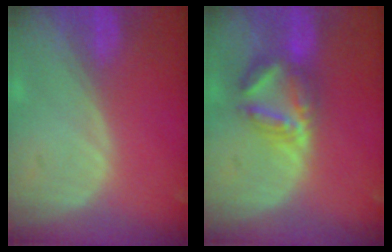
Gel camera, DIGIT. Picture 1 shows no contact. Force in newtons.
{"total": 5.9, "press": 5.9, "slide": 0.3}